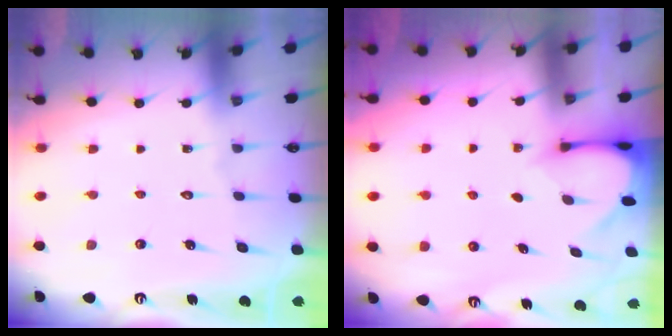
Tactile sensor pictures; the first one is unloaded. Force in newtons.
{"total": 2.9, "press": 2.9, "slide": 0.3}